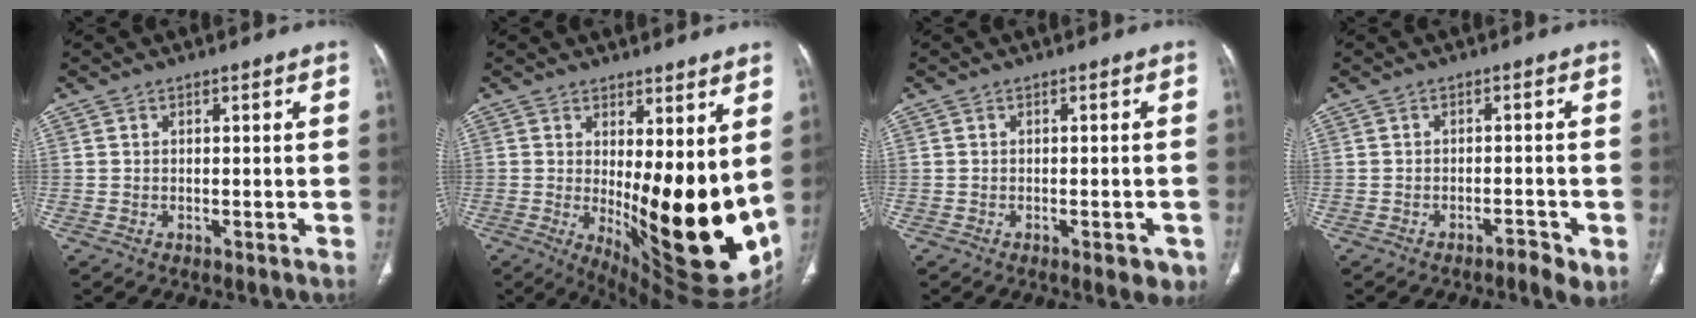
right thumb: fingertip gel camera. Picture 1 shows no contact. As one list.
[{"total": 20.6, "force": [0.5, 7.6, 19.1], "torque": [-0.240, -0.049, 0.032]}, {"total": 4.0, "force": [-1.9, 1.7, 3.1], "torque": [-0.026, 0.004, -0.017]}, {"total": 3.5, "force": [-1.9, 1.1, 2.7], "torque": [-0.045, 0.012, -0.024]}]